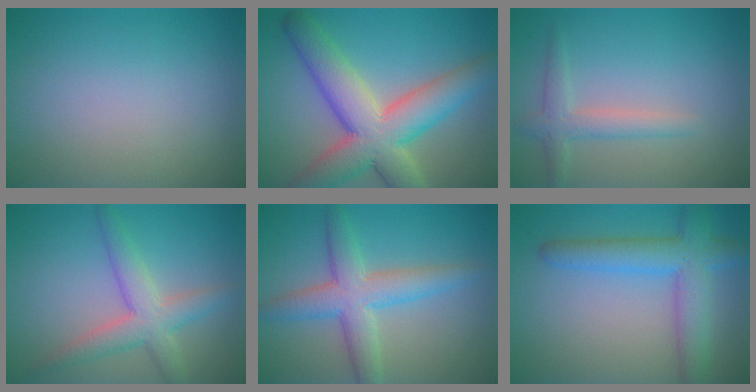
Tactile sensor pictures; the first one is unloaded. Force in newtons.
{"total": 9.8, "press": 9.8, "slide": 0.7}
{"total": 2.4, "press": 2.4, "slide": 0.1}
{"total": 4.3, "press": 4.3, "slide": 0.3}
{"total": 5.2, "press": 5.2, "slide": 0.2}
{"total": 5.6, "press": 5.6, "slide": 0.2}